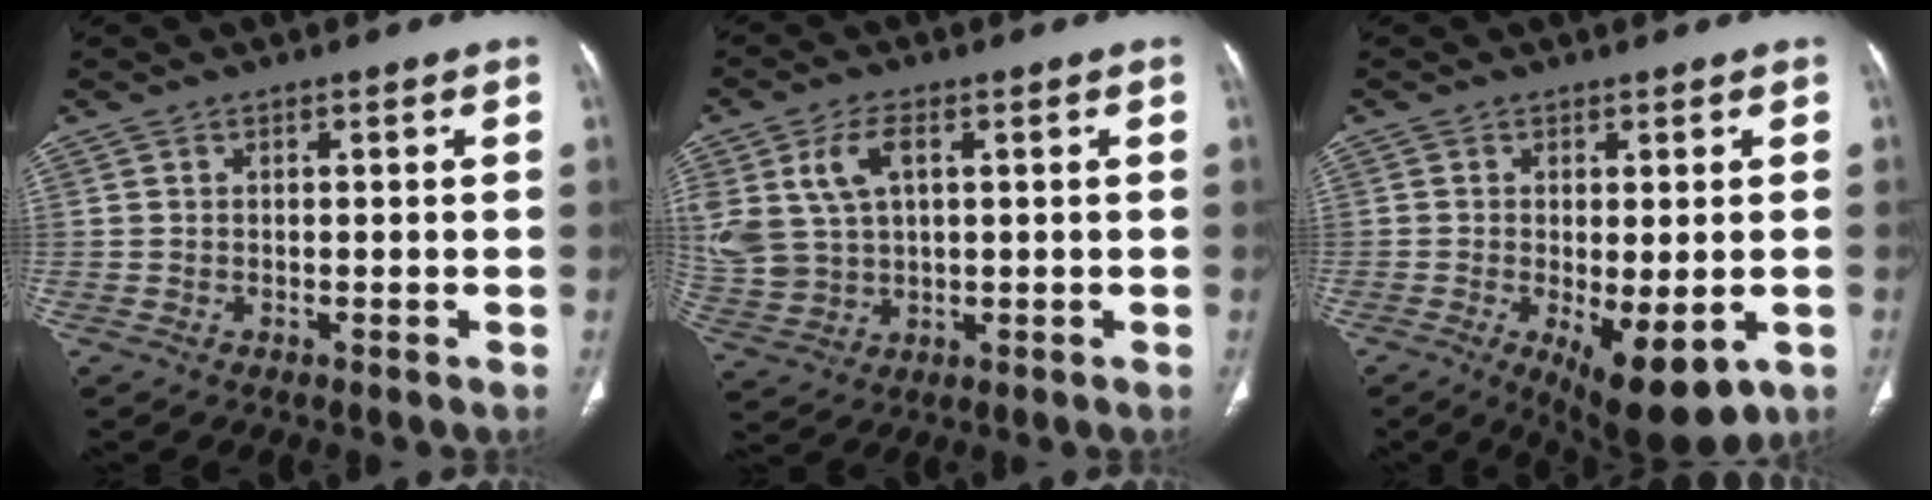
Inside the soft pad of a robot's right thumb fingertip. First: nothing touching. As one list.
[{"total": 10.6, "force": [3.3, 6.6, 7.7], "torque": [-0.166, 0.002, 0.077]}, {"total": 11.6, "force": [-3.9, 4.6, 9.8], "torque": [-0.137, -0.017, -0.045]}]